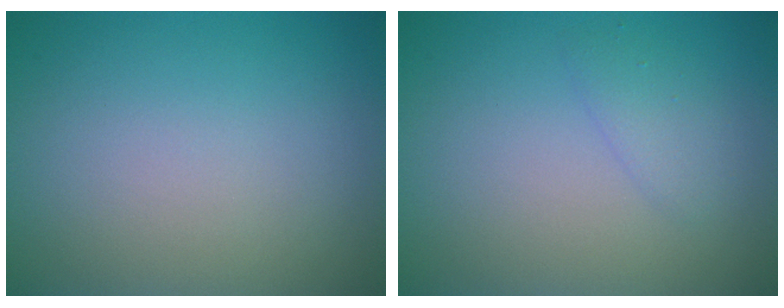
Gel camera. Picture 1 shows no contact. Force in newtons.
{"total": 1.3, "press": 1.3, "slide": 0.1}